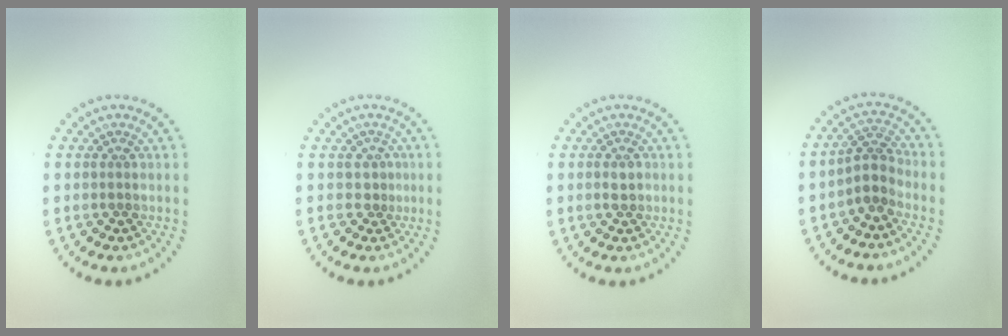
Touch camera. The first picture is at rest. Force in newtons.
{"total": 0.9, "press": 0.6, "slide": 0.6}
{"total": 1.1, "press": 1.1, "slide": 0.1}
{"total": 2.6, "press": 2.0, "slide": 1.6}